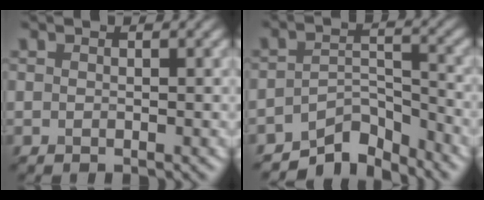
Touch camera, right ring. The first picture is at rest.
{"total": 5.2, "force": [-4.6, 1.7, 1.8], "torque": [-0.017, -0.002, -0.082]}